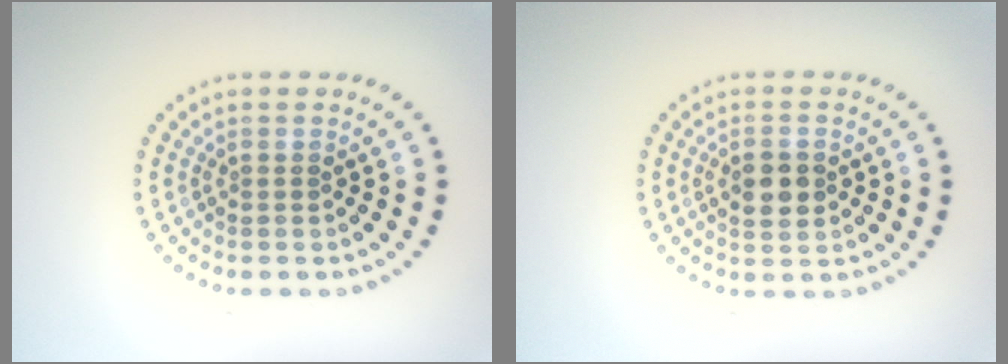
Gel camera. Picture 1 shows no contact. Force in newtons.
{"total": 2.9, "press": 2.9, "slide": 0.2}